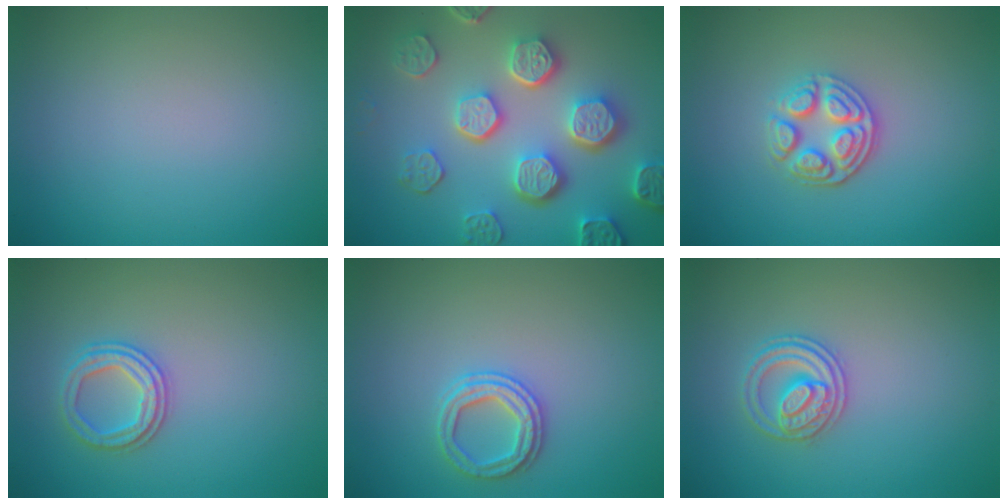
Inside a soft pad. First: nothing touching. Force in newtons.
{"total": 7.6, "press": 5.9, "slide": 4.8}
{"total": 3.5, "press": 3.0, "slide": 1.9}
{"total": 2.5, "press": 2.4, "slide": 0.6}
{"total": 2.4, "press": 2.4, "slide": 0.2}
{"total": 2.6, "press": 2.6, "slide": 0.5}